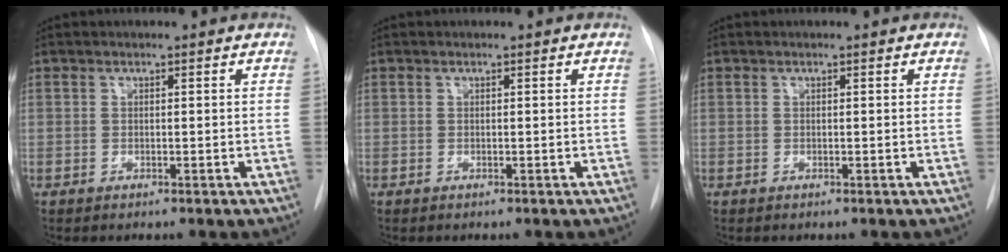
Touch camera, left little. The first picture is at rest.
{"total": 0.0}
{"total": 0.0}